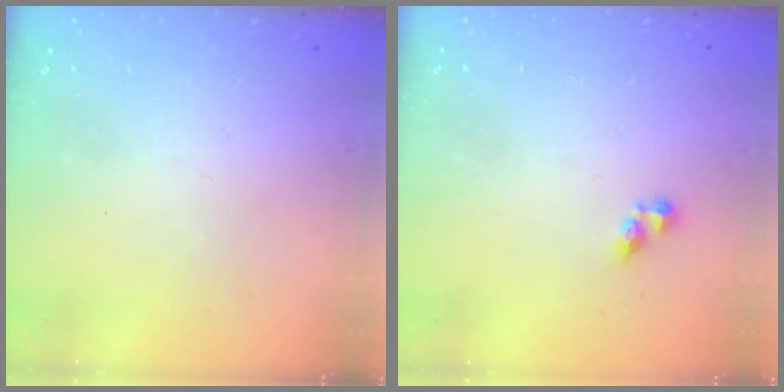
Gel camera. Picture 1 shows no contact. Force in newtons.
{"total": 4.1, "press": 4.0, "slide": 0.6}